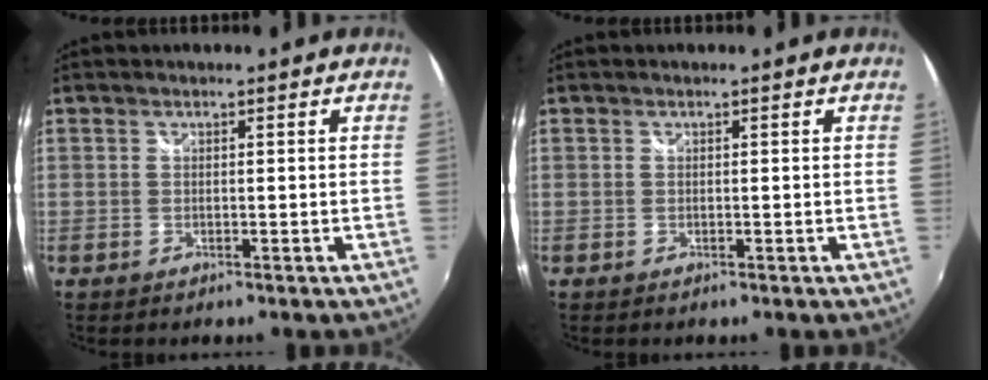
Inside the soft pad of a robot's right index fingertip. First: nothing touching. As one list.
[{"total": 0.0}]